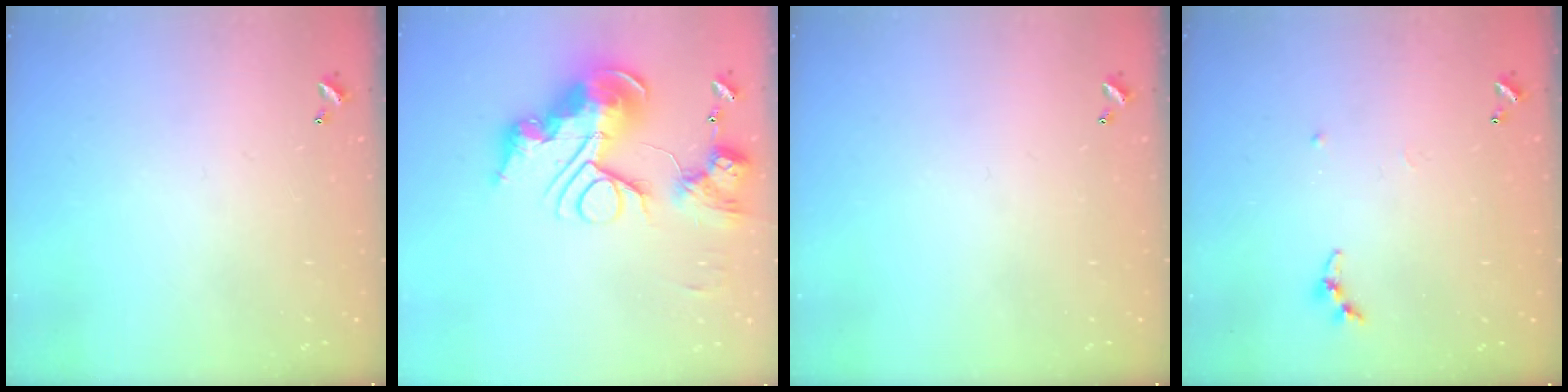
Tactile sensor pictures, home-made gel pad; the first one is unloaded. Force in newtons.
{"total": 0.9, "press": 0.9, "slide": 0.0}
{"total": 0.0}
{"total": 6.2, "press": 6.1, "slide": 0.7}